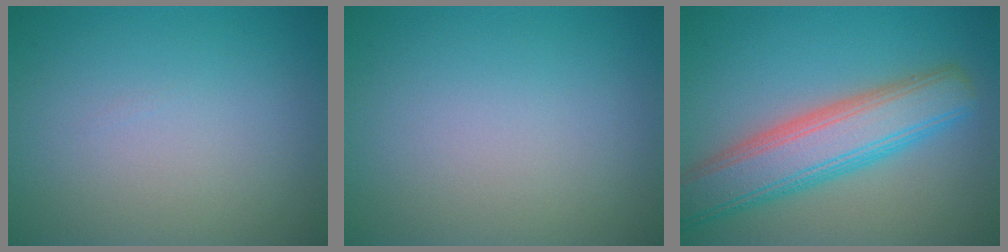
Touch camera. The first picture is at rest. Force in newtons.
{"total": 0.0}
{"total": 7.3, "press": 7.3, "slide": 0.4}